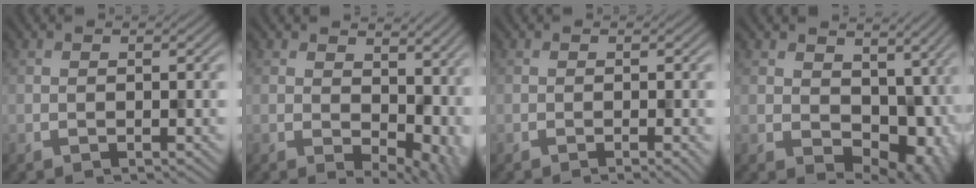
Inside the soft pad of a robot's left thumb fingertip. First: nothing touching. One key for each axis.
{"total": 9.5, "fx": 0.5, "fy": 6.3, "fz": 7.1, "tx": -0.078, "ty": -0.035, "tz": 0.036}
{"total": 1.9, "fx": -1.0, "fy": 0.3, "fz": 1.6, "tx": -0.024, "ty": 0.005, "tz": -0.016}
{"total": 8.9, "fx": 1.1, "fy": 6.6, "fz": 5.8, "tx": -0.072, "ty": -0.031, "tz": 0.031}